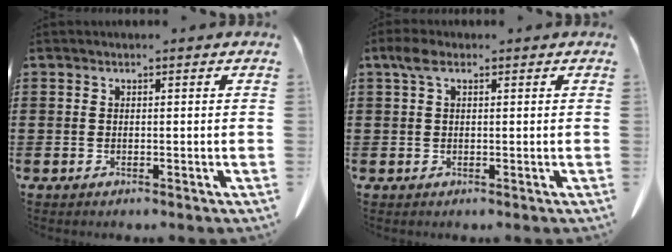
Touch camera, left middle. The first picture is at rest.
{"total": 2.4, "force": [0.8, 1.3, 1.8], "torque": [-0.042, 0.007, 0.014]}